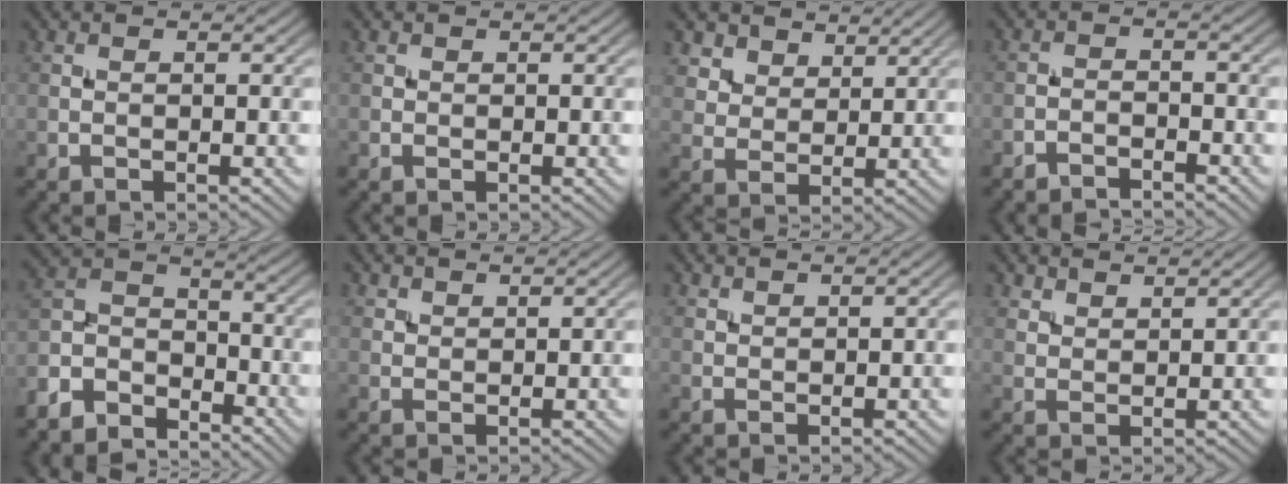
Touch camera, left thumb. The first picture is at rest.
{"total": 0.5, "force": [0.2, 0.5, 0.0], "torque": [0.003, -0.002, 0.003]}
{"total": 5.7, "force": [4.2, 3.4, 1.8], "torque": [-0.056, -0.022, 0.097]}
{"total": 2.2, "force": [-2.1, 0.3, 0.6], "torque": [-0.009, 0.003, -0.042]}
{"total": 7.9, "force": [-6.2, 3.9, 2.9], "torque": [-0.069, -0.003, -0.141]}
{"total": 2.6, "force": [2.3, 0.9, 0.8], "torque": [-0.019, -0.003, 0.053]}
{"total": 1.8, "force": [1.7, 0.4, 0.6], "torque": [-0.015, -0.002, 0.037]}
{"total": 4.4, "force": [3.8, 1.5, 1.5], "torque": [-0.036, -0.014, 0.091]}